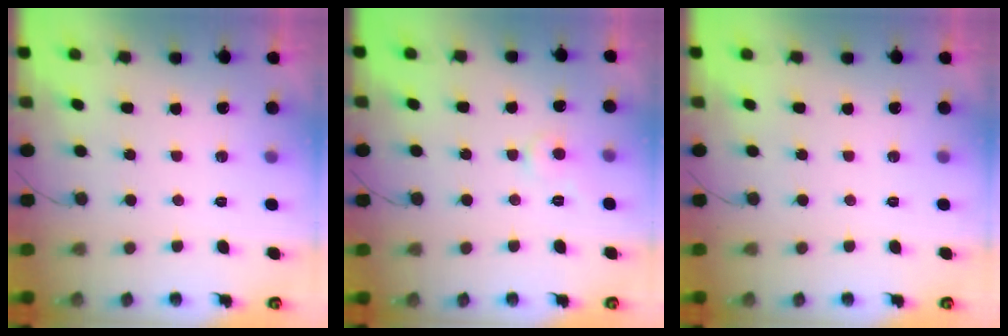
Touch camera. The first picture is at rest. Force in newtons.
{"total": 3.6, "press": 3.6, "slide": 0.3}
{"total": 0.0}